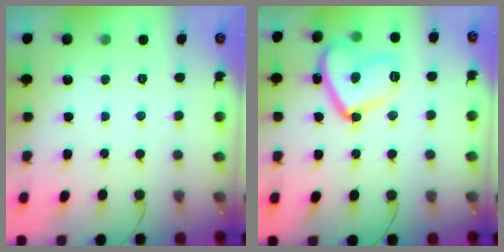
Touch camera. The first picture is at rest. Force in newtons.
{"total": 15.0, "press": 14.9, "slide": 1.5}